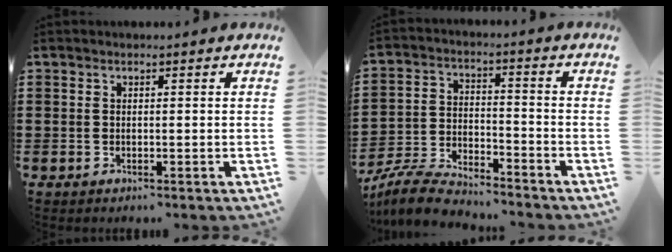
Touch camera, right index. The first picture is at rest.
{"total": 7.1, "force": [-6.9, 0.9, 1.7], "torque": [-0.041, 0.009, -0.134]}